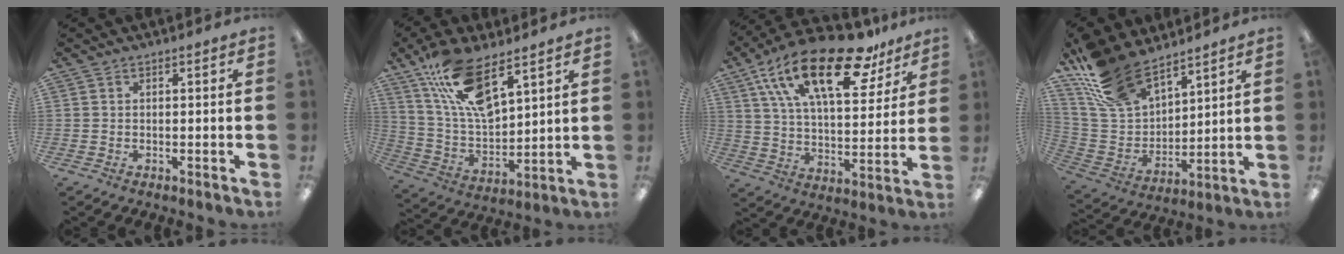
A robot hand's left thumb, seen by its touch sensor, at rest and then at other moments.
{"total": 16.3, "force": [10.5, 6.4, 10.8], "torque": [-0.222, -0.040, 0.186]}
{"total": 24.8, "force": [14.8, 10.7, 16.8], "torque": [-0.283, -0.067, 0.250]}
{"total": 16.8, "force": [13.6, 7.7, 6.1], "torque": [-0.153, -0.076, 0.259]}